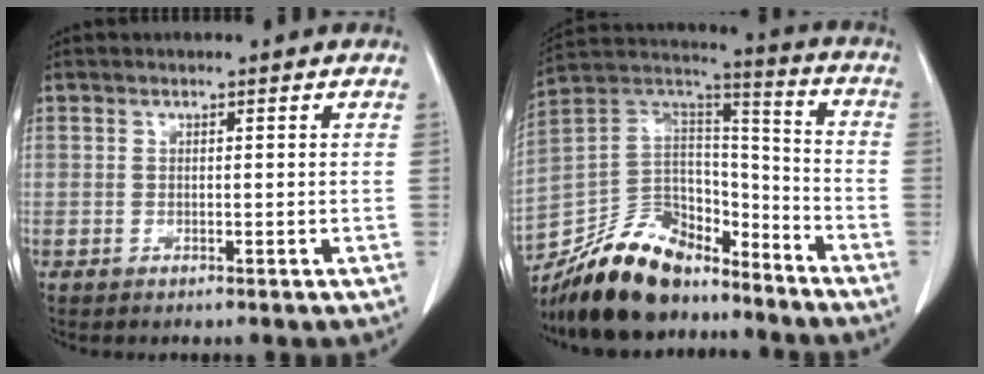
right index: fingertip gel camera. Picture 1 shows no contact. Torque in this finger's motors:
{"motor_torque": [1.09, -1.05, 0.40, 0.08]}